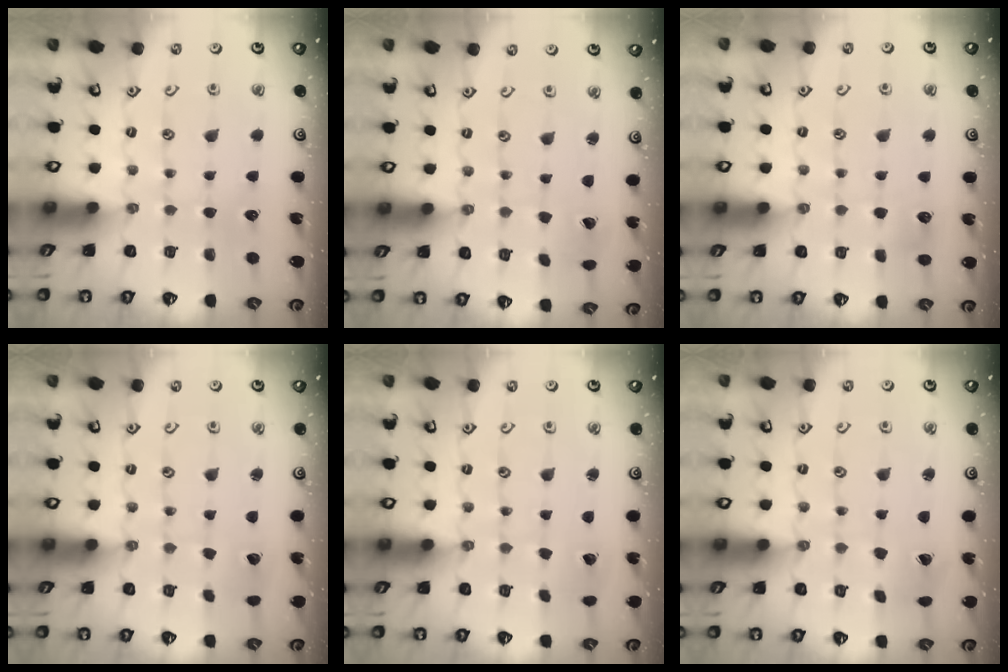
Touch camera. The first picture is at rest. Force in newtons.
{"total": 0.9, "press": 0.9, "slide": 0.1}
{"total": 3.7, "press": 3.7, "slide": 0.4}
{"total": 2.4, "press": 2.4, "slide": 0.2}
{"total": 1.8, "press": 1.8, "slide": 0.2}
{"total": 1.5, "press": 1.5, "slide": 0.2}